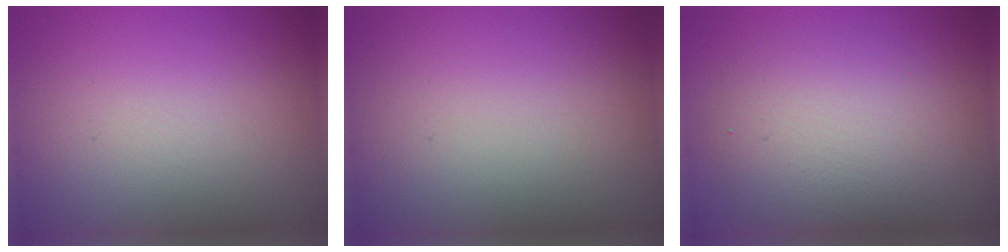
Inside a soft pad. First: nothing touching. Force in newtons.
{"total": 0.0}
{"total": 4.9, "press": 4.9, "slide": 0.4}